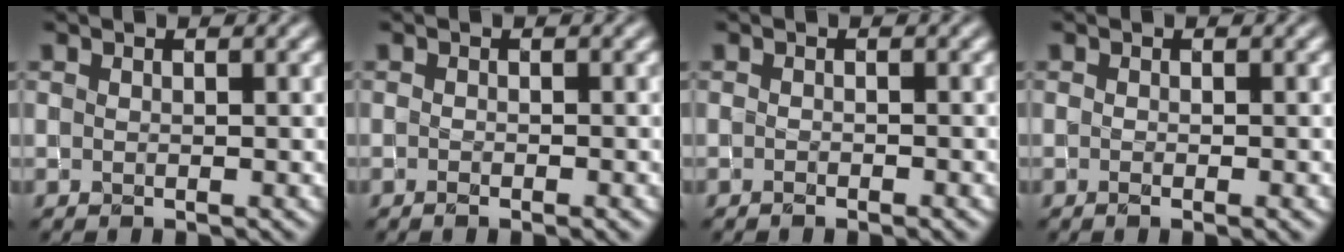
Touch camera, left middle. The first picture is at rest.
{"total": 1.4, "force": [-0.8, 0.3, 1.1], "torque": [-0.015, -0.002, -0.010]}
{"total": 1.2, "force": [-0.8, 0.2, 0.8], "torque": [-0.011, 0.000, -0.011]}
{"total": 1.3, "force": [-0.5, 0.3, 1.1], "torque": [-0.013, -0.006, -0.005]}